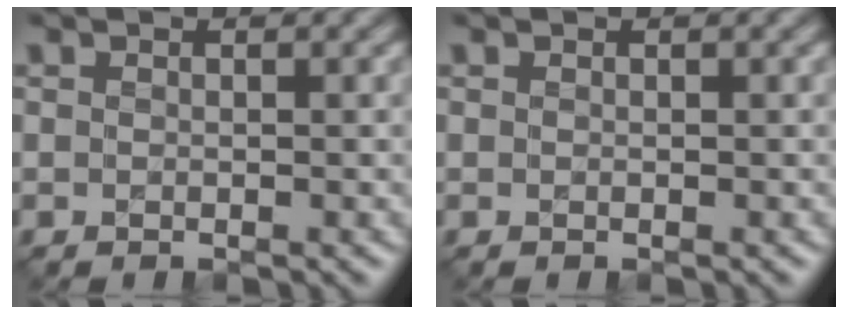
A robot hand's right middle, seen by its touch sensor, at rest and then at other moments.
{"total": 0.0}